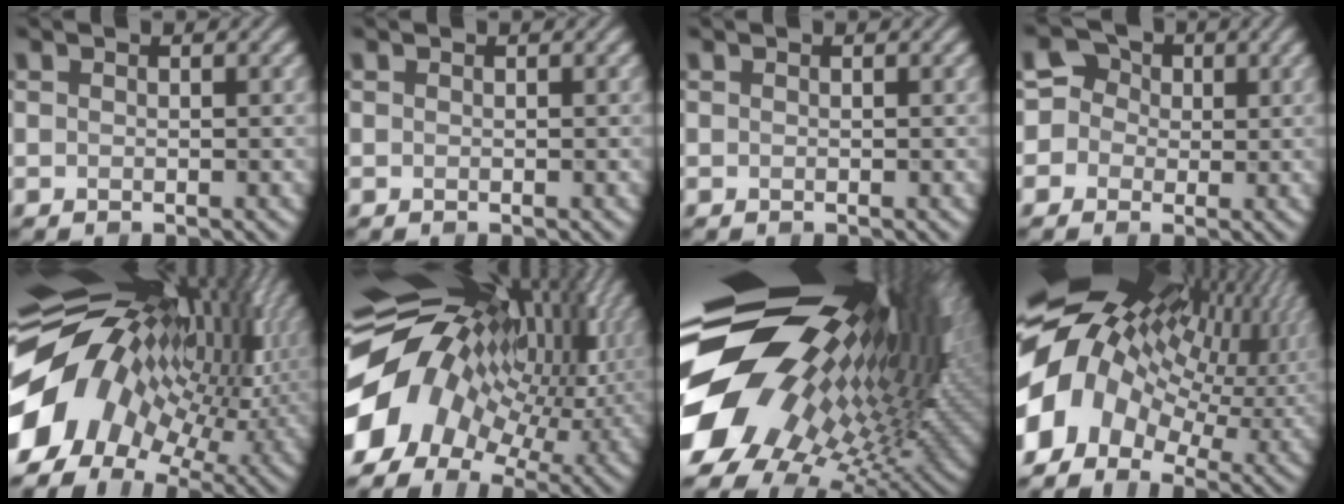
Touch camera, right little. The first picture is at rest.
{"total": 0.0}
{"total": 0.0}
{"total": 4.6, "force": [0.2, 4.5, 1.2], "torque": [-0.013, 0.034, -0.025]}
{"total": 15.1, "force": [-0.2, 10.2, 11.2], "torque": [-0.228, 0.019, -0.009]}
{"total": 13.2, "force": [0.0, 9.4, 9.4], "torque": [-0.190, 0.006, 0.008]}
{"total": 19.2, "force": [3.4, 9.7, 16.2], "torque": [-0.275, 0.001, 0.064]}
{"total": 16.4, "force": [1.3, 11.3, 11.9], "torque": [-0.267, 0.014, 0.022]}